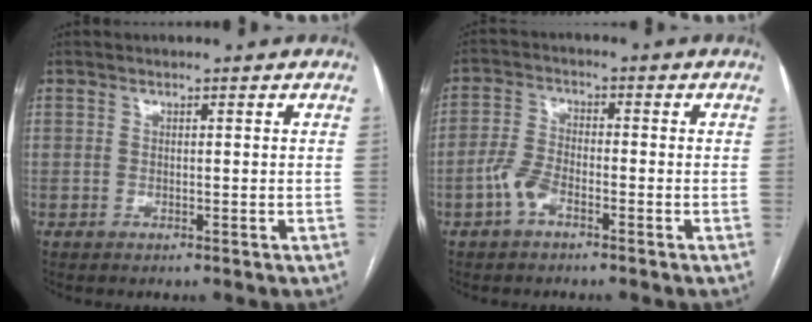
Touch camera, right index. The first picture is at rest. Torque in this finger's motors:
{"motor_torque": [0.54, -0.52, 0.30, 0.08]}